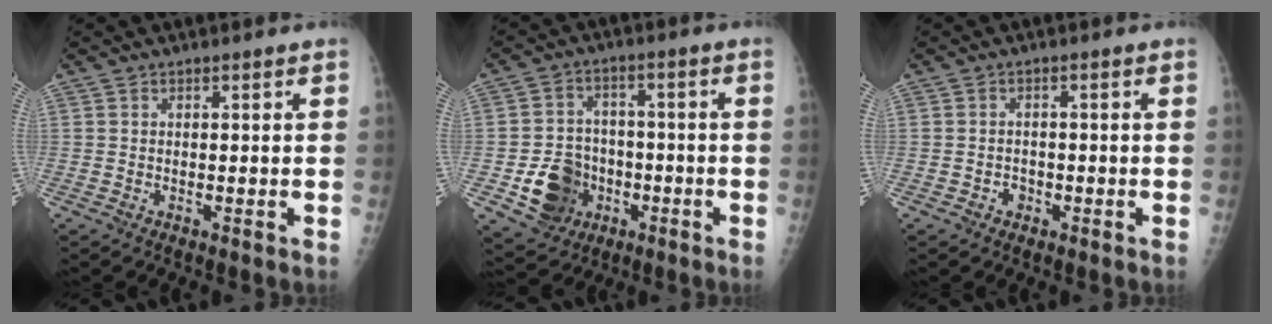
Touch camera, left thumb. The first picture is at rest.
{"total": 11.0, "force": [-3.8, 9.2, 4.6], "torque": [-0.045, 0.020, -0.056]}
{"total": 1.9, "force": [-1.0, 1.6, 0.3], "torque": [0.006, 0.010, -0.017]}